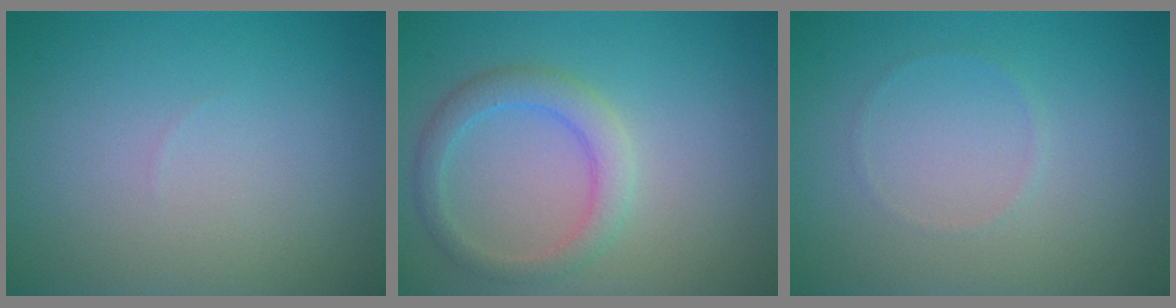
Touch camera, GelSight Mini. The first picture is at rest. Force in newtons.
{"total": 2.9, "press": 2.9, "slide": 0.1}
{"total": 0.5, "press": 0.5, "slide": 0.1}